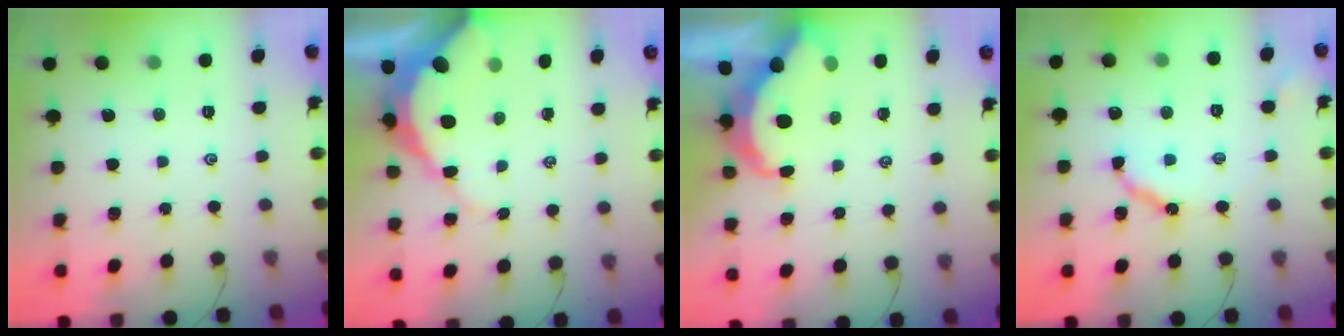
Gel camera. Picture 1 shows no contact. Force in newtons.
{"total": 9.6, "press": 9.5, "slide": 0.9}
{"total": 6.9, "press": 6.8, "slide": 0.9}
{"total": 9.2, "press": 9.2, "slide": 0.8}